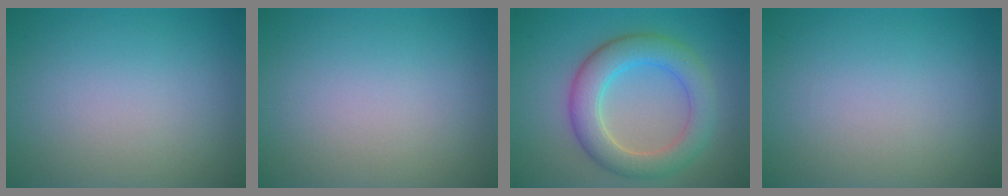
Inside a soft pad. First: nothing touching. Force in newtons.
{"total": 0.0}
{"total": 5.7, "press": 5.7, "slide": 0.1}
{"total": 0.0}